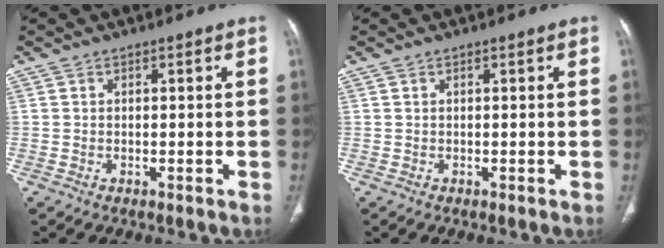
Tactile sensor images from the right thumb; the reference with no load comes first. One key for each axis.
{"total": 0.0}